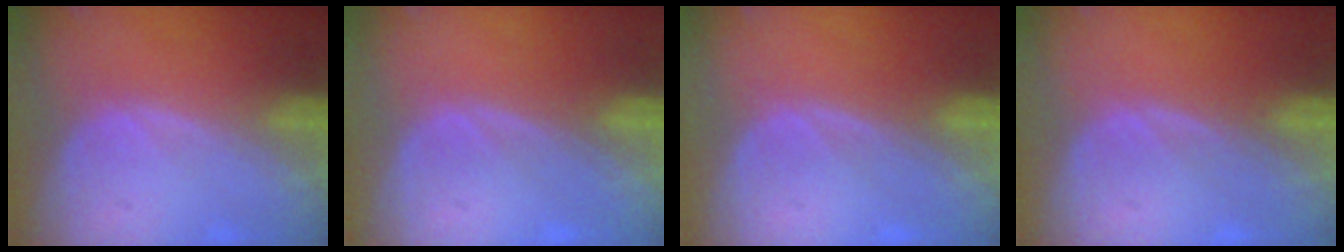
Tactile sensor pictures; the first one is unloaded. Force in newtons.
{"total": 0.0}
{"total": 0.0}
{"total": 0.0}